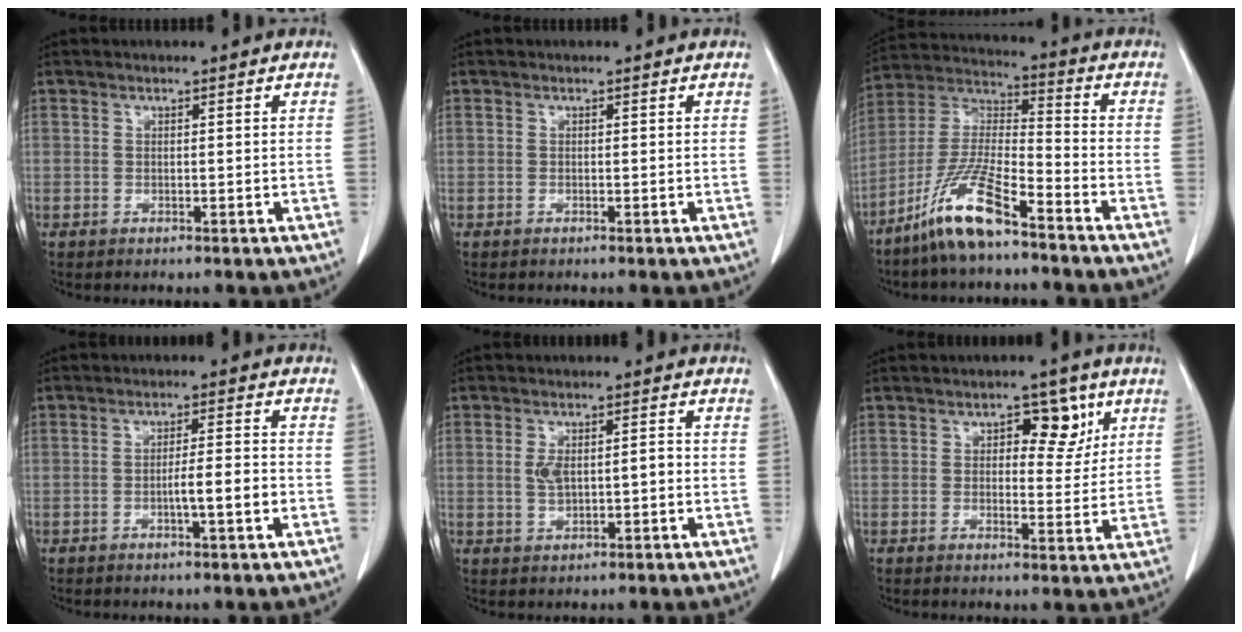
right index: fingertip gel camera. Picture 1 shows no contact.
{"total": 0.0}
{"total": 12.4, "force": [-8.5, 1.8, 8.8], "torque": [-0.188, -0.012, -0.169]}
{"total": 4.5, "force": [-1.4, 0.1, 4.2], "torque": [-0.065, 0.002, -0.022]}
{"total": 4.1, "force": [-0.2, 1.8, 3.7], "torque": [-0.073, 0.010, 0.001]}
{"total": 5.7, "force": [2.5, 3.0, 4.2], "torque": [-0.047, 0.008, 0.033]}